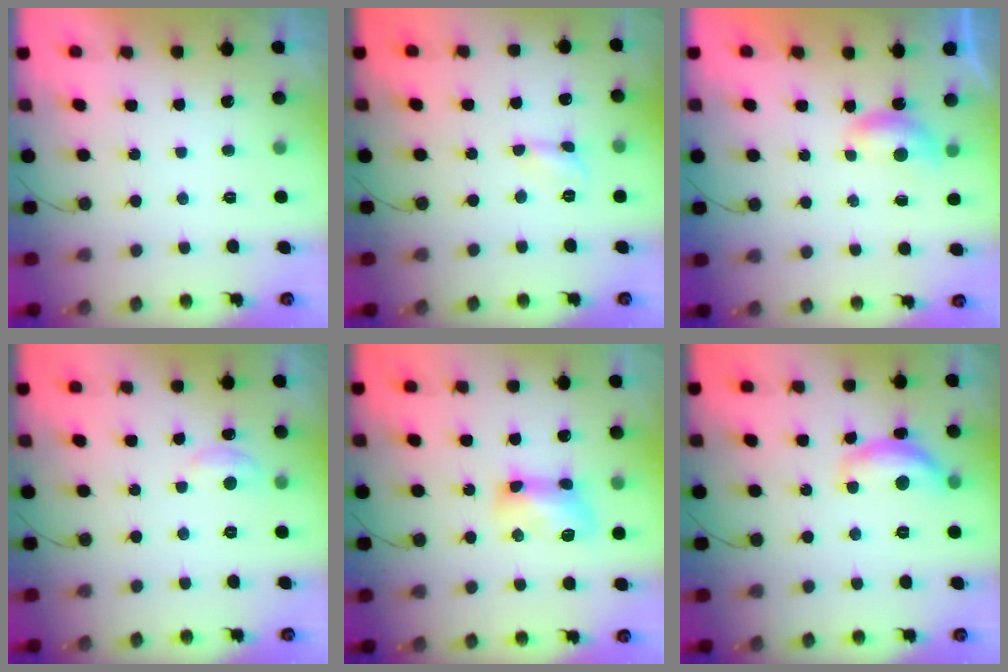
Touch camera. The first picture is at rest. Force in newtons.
{"total": 2.7, "press": 2.7, "slide": 0.2}
{"total": 4.0, "press": 4.0, "slide": 0.4}
{"total": 4.5, "press": 4.5, "slide": 0.5}
{"total": 9.5, "press": 9.5, "slide": 0.6}
{"total": 10.8, "press": 10.8, "slide": 0.5}